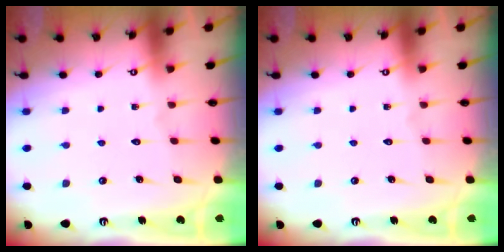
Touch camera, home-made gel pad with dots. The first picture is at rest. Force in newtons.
{"total": 0.0}